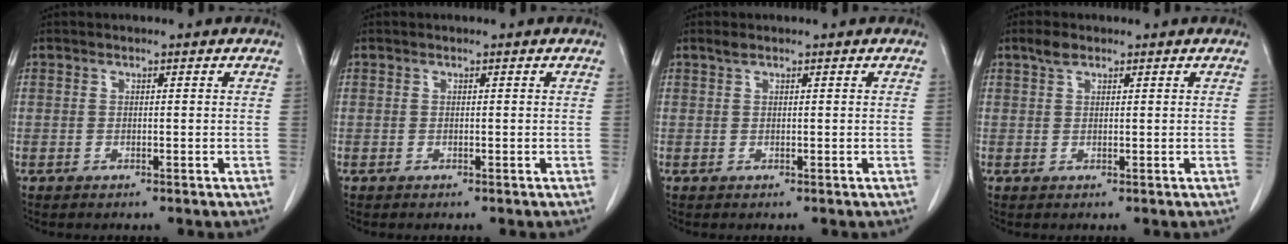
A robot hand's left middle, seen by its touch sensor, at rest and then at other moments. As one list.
[{"total": 0.0}, {"total": 0.8, "force": [0.6, 0.1, 0.4], "torque": [-0.014, 0.006, 0.016]}, {"total": 1.9, "force": [1.4, 0.8, 1.1], "torque": [-0.025, 0.010, 0.026]}]